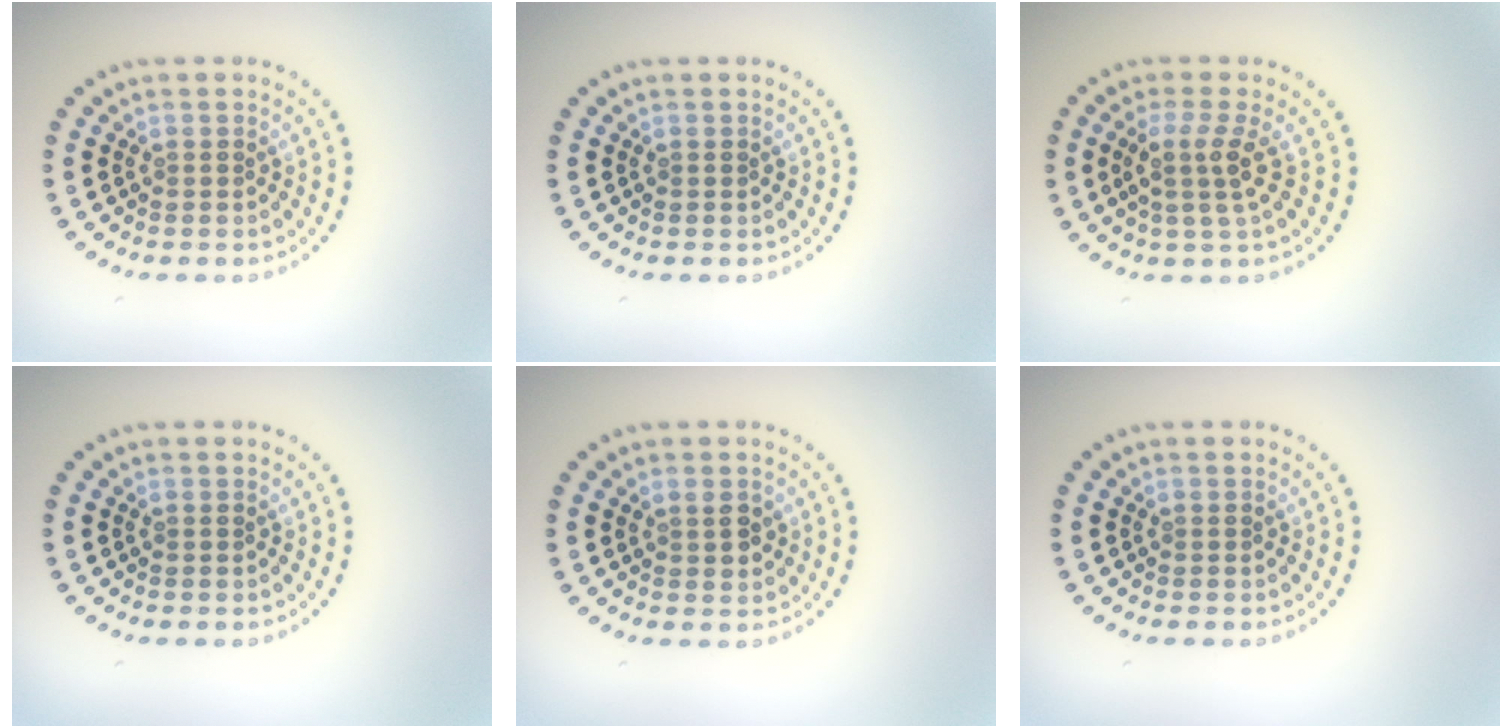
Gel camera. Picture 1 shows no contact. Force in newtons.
{"total": 0.0}
{"total": 2.7, "press": 2.0, "slide": 1.8}
{"total": 0.0}
{"total": 1.6, "press": 1.5, "slide": 0.5}
{"total": 0.0}